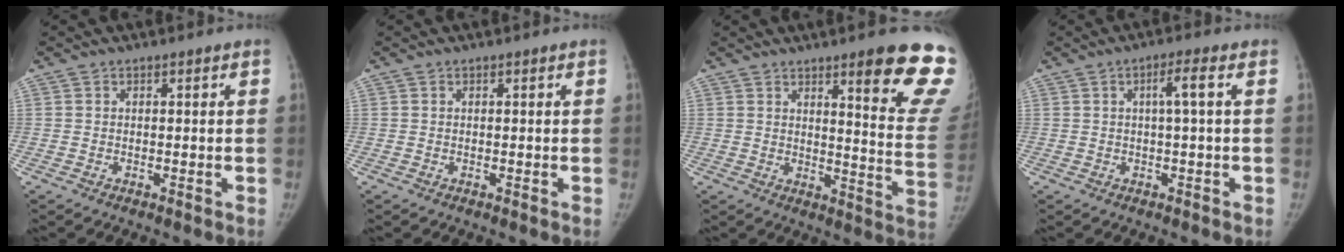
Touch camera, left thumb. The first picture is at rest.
{"total": 0.0}
{"total": 17.8, "force": [11.5, 2.4, 13.4], "torque": [-0.140, -0.074, 0.142]}
{"total": 3.2, "force": [0.4, -0.3, 3.2], "torque": [-0.065, 0.011, 0.010]}